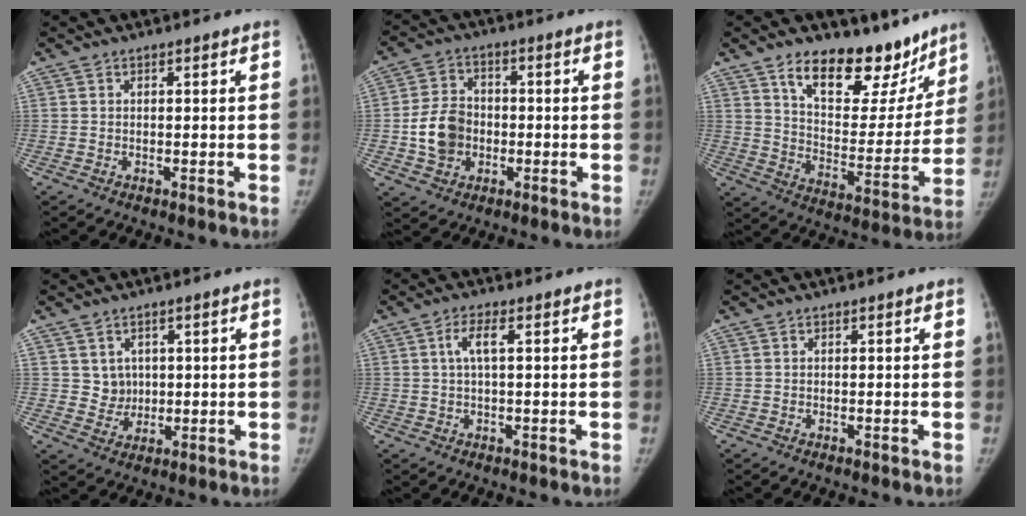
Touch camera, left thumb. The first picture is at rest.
{"total": 9.3, "force": [-1.6, 7.6, 5.2], "torque": [-0.078, 0.017, -0.032]}
{"total": 20.3, "force": [14.3, 10.3, 10.1], "torque": [-0.080, -0.089, 0.220]}
{"total": 4.1, "force": [1.1, 3.7, 1.2], "torque": [0.003, -0.006, 0.024]}
{"total": 3.4, "force": [0.8, 0.9, 3.2], "torque": [-0.071, 0.012, 0.015]}
{"total": 0.0}